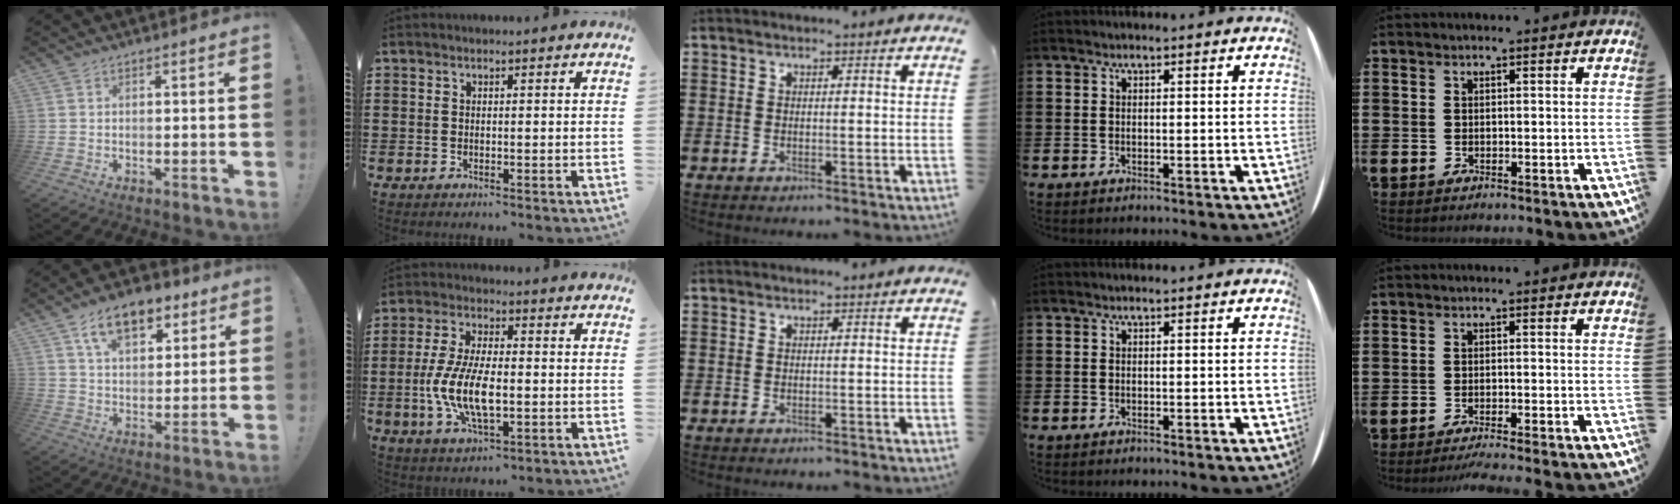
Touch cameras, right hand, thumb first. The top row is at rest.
{"thumb": {"total": 13.8, "force": [7.8, 7.9, 8.2], "torque": [-0.126, -0.025, 0.141]}, "index": {"total": 10.4, "force": [-1.9, 4.3, 9.3], "torque": [-0.204, -0.011, -0.038]}, "little": {"total": 1.7, "force": [-1.5, -0.3, 0.5], "torque": [-0.006, 0.001, -0.030]}}